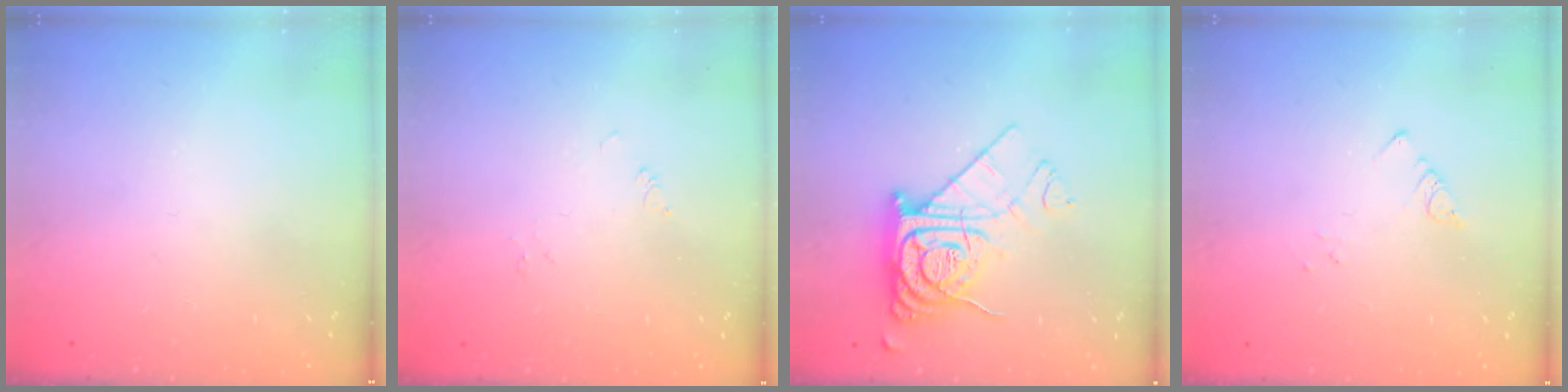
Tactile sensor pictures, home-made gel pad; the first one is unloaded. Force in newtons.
{"total": 0.0}
{"total": 13.2, "press": 13.1, "slide": 1.4}
{"total": 1.9, "press": 1.9, "slide": 0.2}